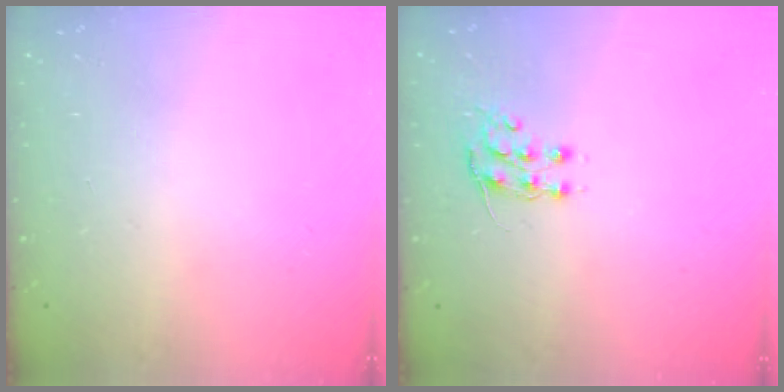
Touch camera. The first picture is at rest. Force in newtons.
{"total": 6.4, "press": 6.4, "slide": 0.5}